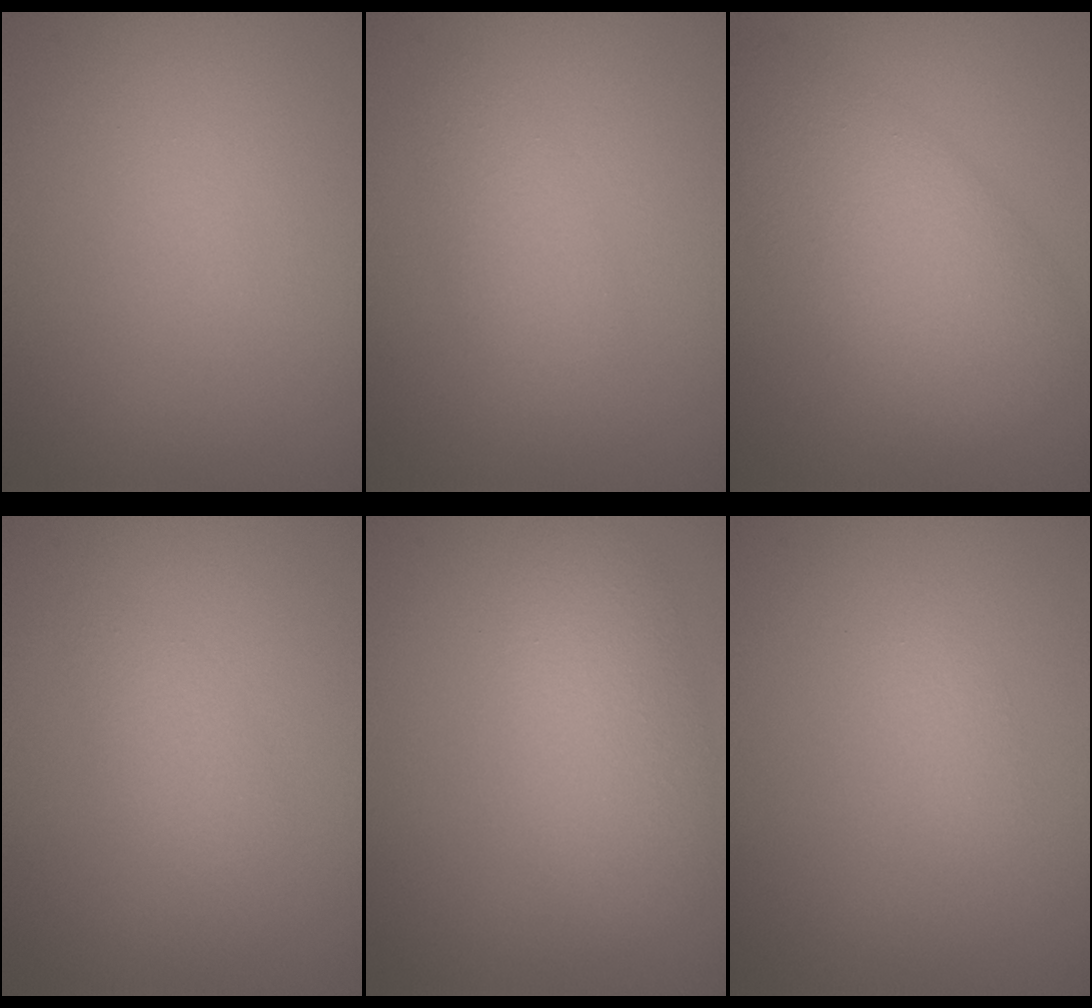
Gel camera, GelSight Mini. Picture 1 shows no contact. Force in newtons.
{"total": 2.6, "press": 2.6, "slide": 0.1}
{"total": 8.0, "press": 8.0, "slide": 0.3}
{"total": 1.7, "press": 1.7, "slide": 0.1}
{"total": 4.6, "press": 4.6, "slide": 0.3}
{"total": 0.8, "press": 0.8, "slide": 0.0}